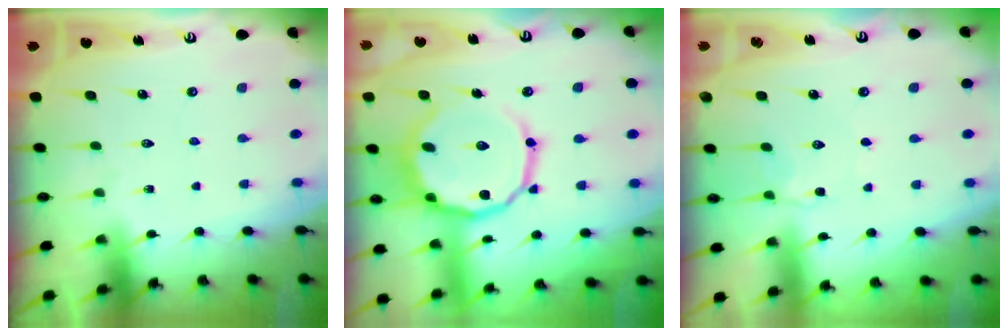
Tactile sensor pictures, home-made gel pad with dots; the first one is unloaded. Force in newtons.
{"total": 15.7, "press": 15.5, "slide": 2.2}
{"total": 2.5, "press": 2.5, "slide": 0.2}